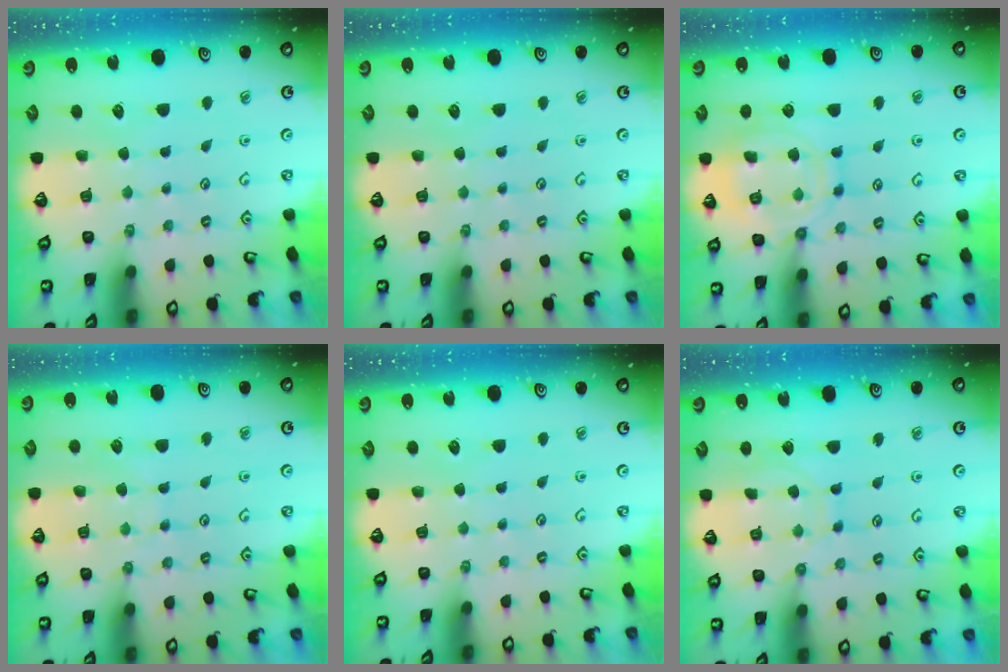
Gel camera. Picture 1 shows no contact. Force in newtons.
{"total": 0.0}
{"total": 13.4, "press": 13.4, "slide": 1.2}
{"total": 6.2, "press": 6.2, "slide": 0.7}
{"total": 0.0}
{"total": 8.2, "press": 8.2, "slide": 0.7}